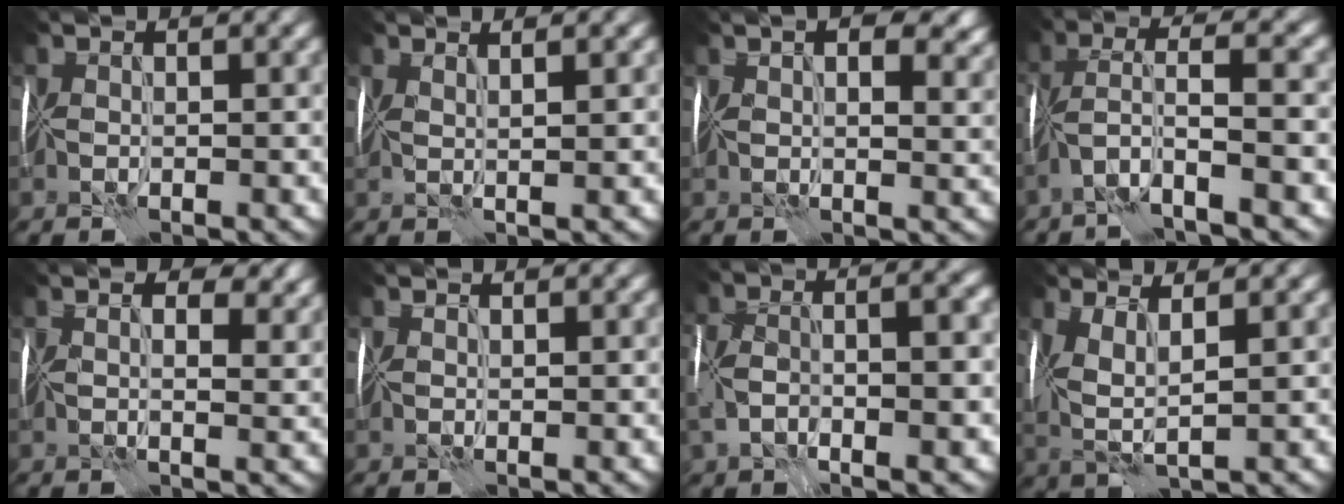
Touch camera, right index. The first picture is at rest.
{"total": 2.4, "force": [1.5, 0.6, 1.8], "torque": [-0.021, 0.009, 0.009]}
{"total": 8.1, "force": [3.6, 4.3, 5.8], "torque": [-0.042, 0.026, 0.033]}
{"total": 5.6, "force": [-2.5, 1.1, 4.9], "torque": [-0.097, 0.015, -0.056]}
{"total": 5.7, "force": [2.7, 2.9, 4.2], "torque": [-0.048, 0.017, 0.028]}
{"total": 0.7, "force": [0.7, 0.3, -0.2], "torque": [0.008, 0.004, 0.008]}
{"total": 8.4, "force": [-1.6, 4.1, 7.1], "torque": [-0.142, 0.005, -0.033]}
{"total": 3.8, "force": [1.3, 1.5, 3.2], "torque": [-0.084, 0.002, 0.023]}